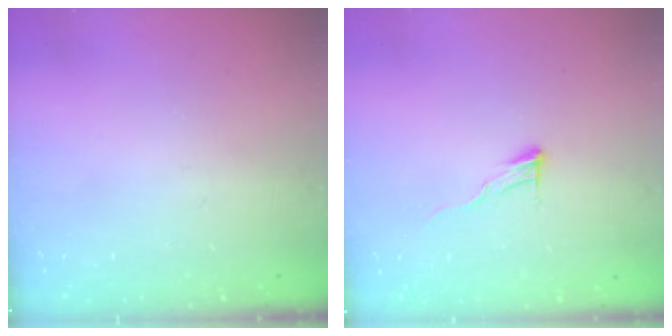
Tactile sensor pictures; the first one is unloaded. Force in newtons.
{"total": 6.6, "press": 6.6, "slide": 0.5}